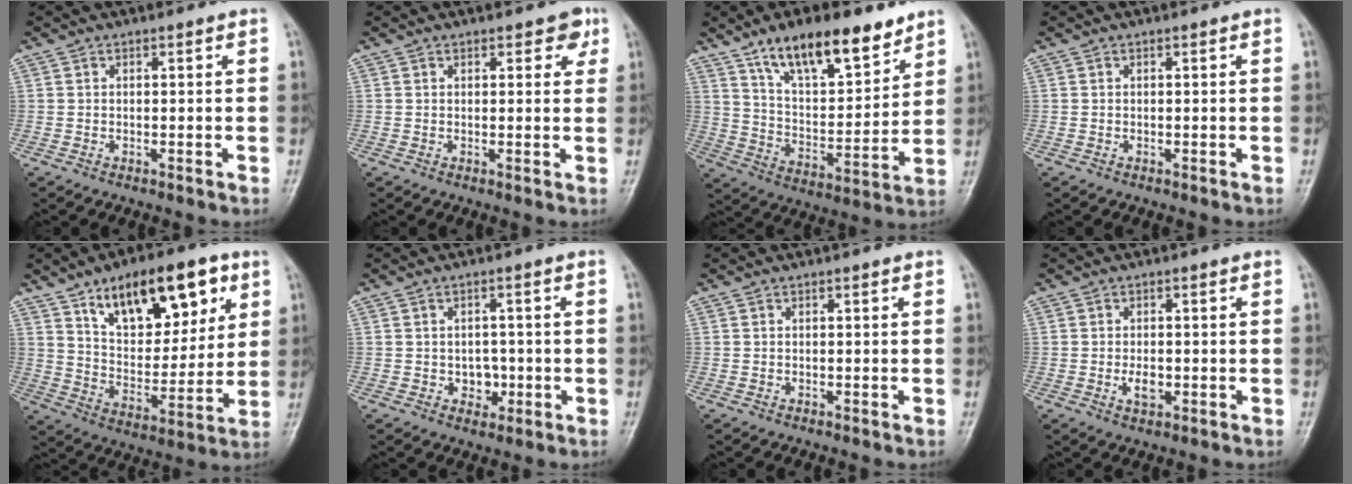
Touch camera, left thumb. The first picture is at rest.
{"total": 3.0, "force": [1.8, 1.7, 1.7], "torque": [0.003, -0.005, 0.017]}
{"total": 17.0, "force": [11.5, 6.5, 10.6], "torque": [-0.138, -0.061, 0.204]}
{"total": 0.0}
{"total": 19.9, "force": [10.3, 9.8, 14.0], "torque": [-0.159, -0.040, 0.172]}
{"total": 3.6, "force": [-0.6, 3.0, 1.9], "torque": [-0.003, 0.006, -0.006]}
{"total": 0.0}
{"total": 2.8, "force": [-0.5, 1.6, 2.2], "torque": [-0.038, -0.002, -0.008]}